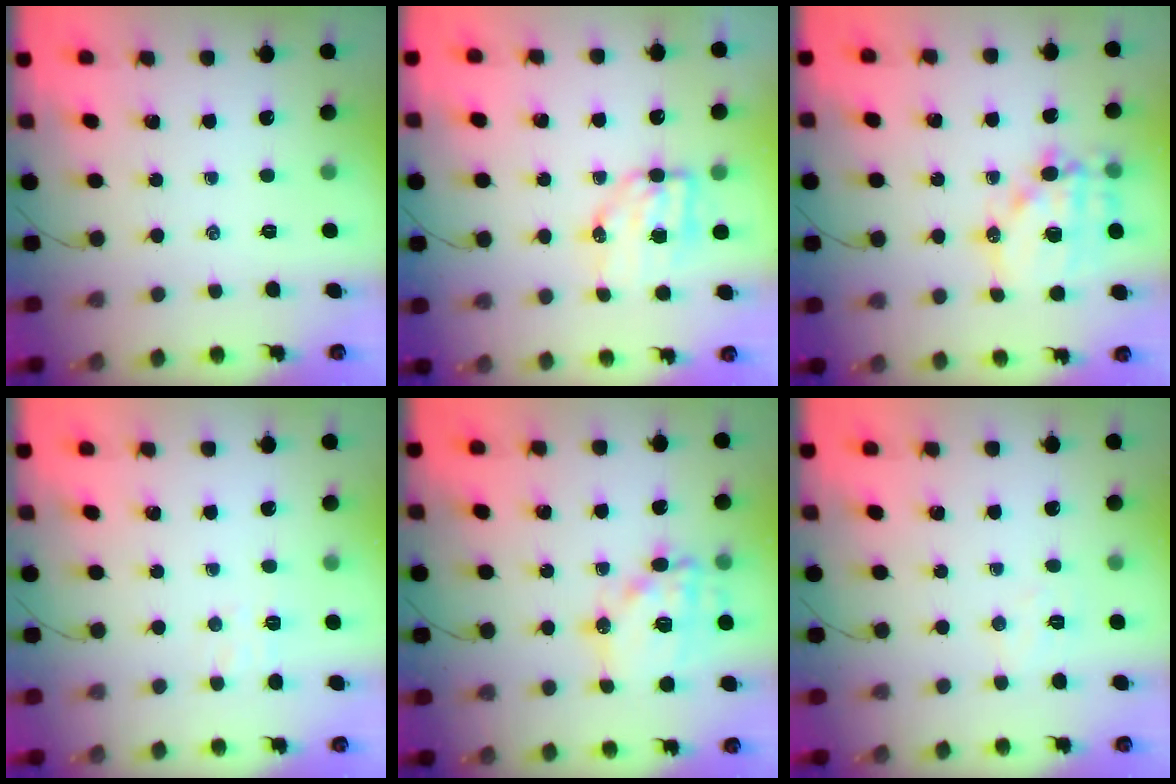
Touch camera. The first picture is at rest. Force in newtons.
{"total": 7.8, "press": 7.8, "slide": 1.1}
{"total": 14.7, "press": 14.4, "slide": 3.1}
{"total": 4.5, "press": 4.4, "slide": 0.9}
{"total": 16.1, "press": 15.9, "slide": 2.8}
{"total": 3.6, "press": 3.5, "slide": 0.8}